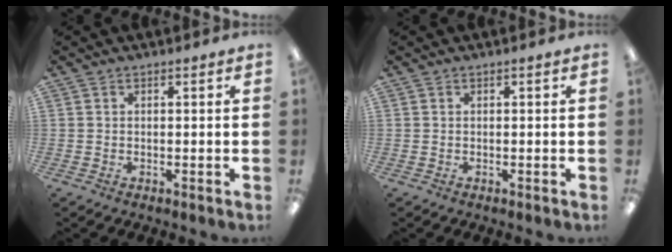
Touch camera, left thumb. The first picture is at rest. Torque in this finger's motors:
{"motor_torque": [-0.07, 0.07, 0.04, -0.05, 0.00]}